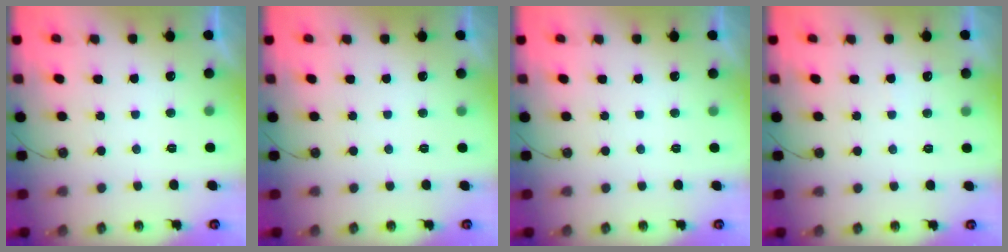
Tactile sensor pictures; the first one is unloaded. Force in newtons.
{"total": 0.0}
{"total": 0.0}
{"total": 5.1, "press": 5.0, "slide": 0.8}